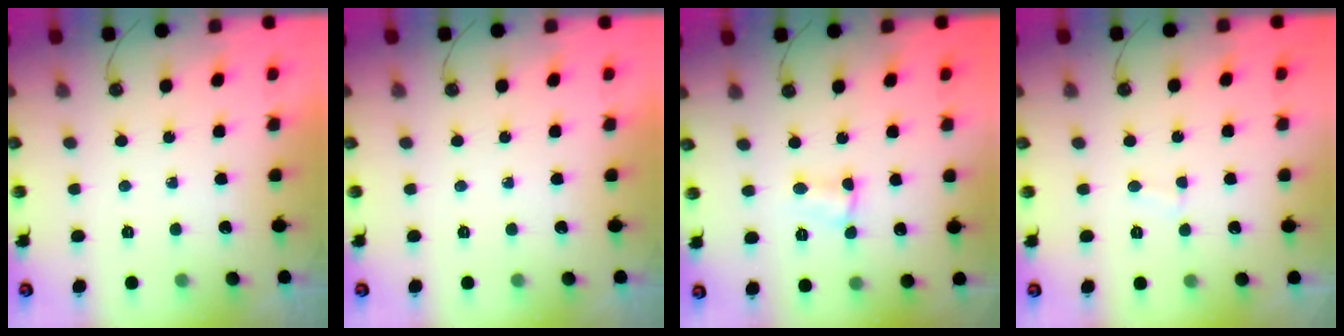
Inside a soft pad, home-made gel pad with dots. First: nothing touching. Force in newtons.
{"total": 0.0}
{"total": 2.0, "press": 2.0, "slide": 0.3}
{"total": 2.0, "press": 2.0, "slide": 0.2}